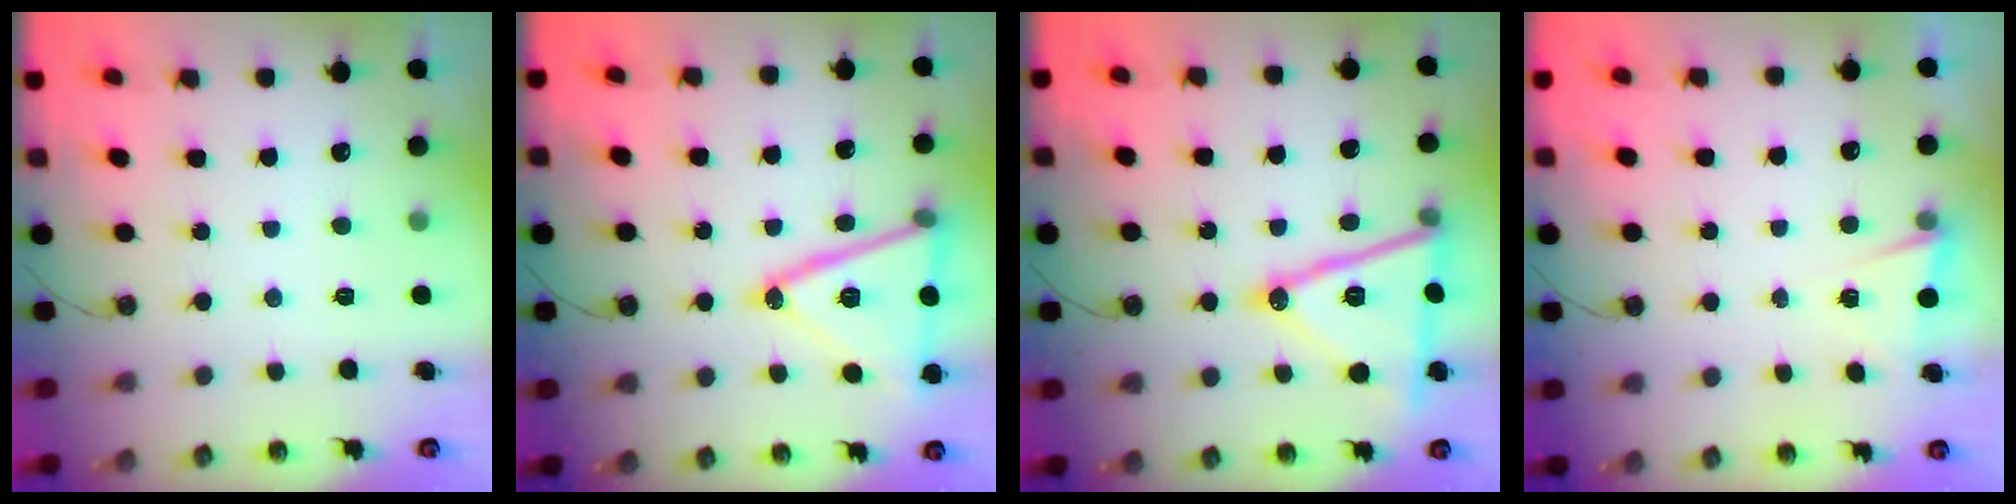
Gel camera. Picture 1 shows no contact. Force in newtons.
{"total": 19.6, "press": 19.3, "slide": 3.6}
{"total": 19.0, "press": 18.7, "slide": 3.5}
{"total": 2.8, "press": 2.6, "slide": 1.0}